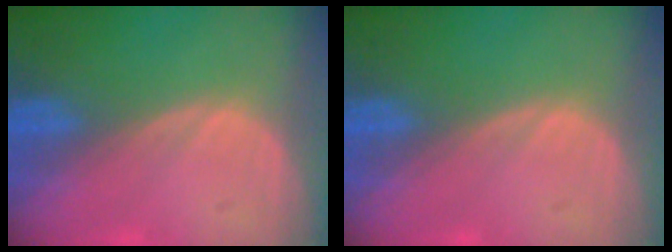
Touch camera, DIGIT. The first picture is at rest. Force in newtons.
{"total": 0.0}